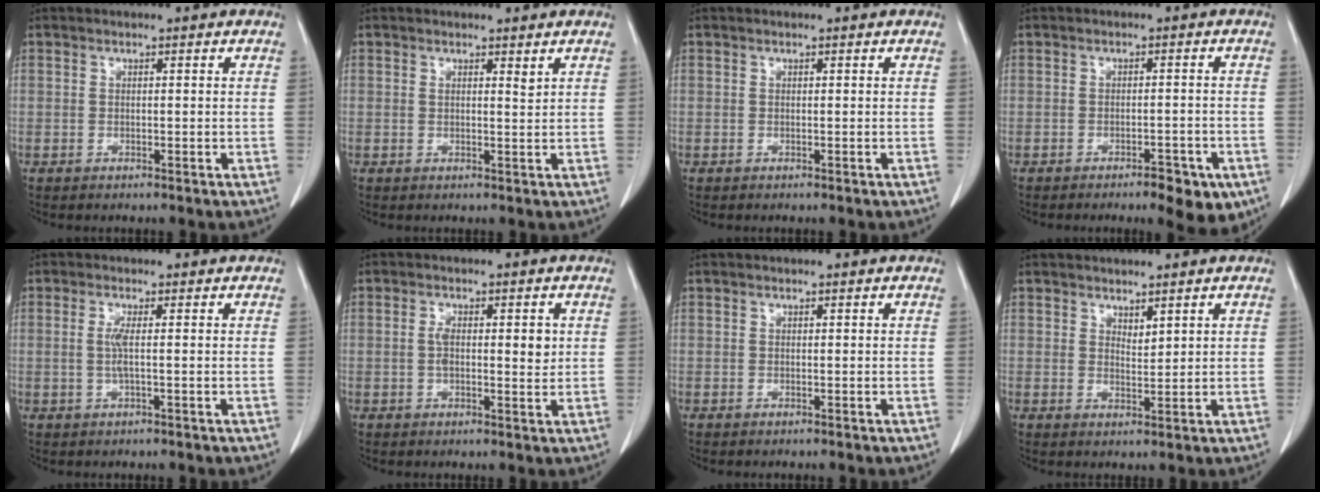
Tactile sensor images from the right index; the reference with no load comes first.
{"total": 1.0, "force": [0.8, 0.1, 0.7], "torque": [-0.012, -0.007, 0.012]}
{"total": 0.0}
{"total": 5.6, "force": [-3.3, 1.7, 4.2], "torque": [-0.044, -0.001, -0.038]}
{"total": 2.2, "force": [0.1, 0.0, 2.2], "torque": [-0.052, -0.001, 0.000]}
{"total": 5.0, "force": [0.6, 1.9, 4.6], "torque": [-0.077, 0.005, 0.009]}
{"total": 0.0}
{"total": 1.8, "force": [1.4, 0.6, 0.9], "torque": [-0.014, -0.009, 0.030]}